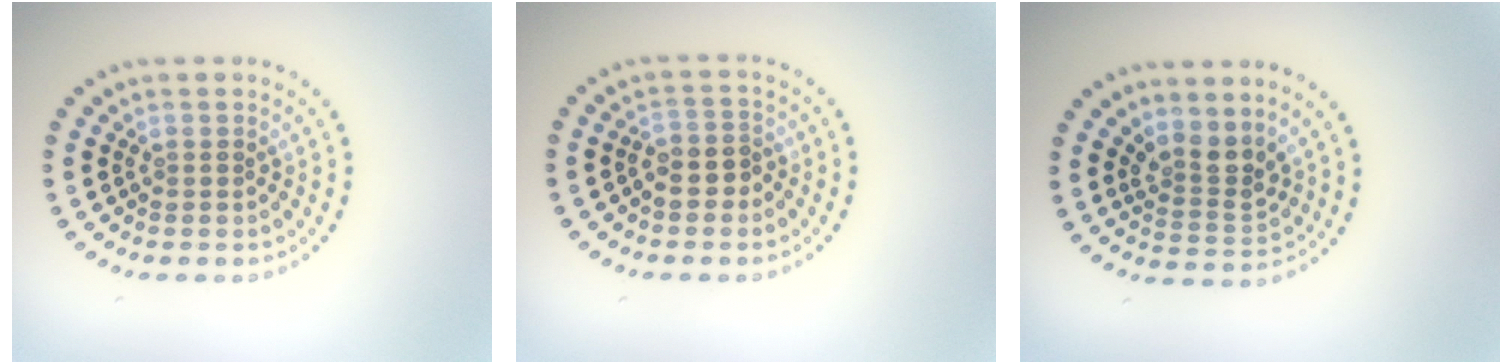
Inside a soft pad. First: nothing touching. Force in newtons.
{"total": 2.3, "press": 2.1, "slide": 0.8}
{"total": 2.7, "press": 2.0, "slide": 1.8}